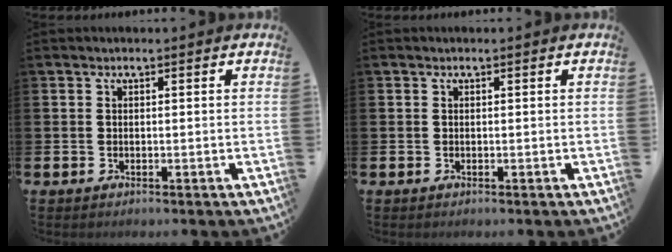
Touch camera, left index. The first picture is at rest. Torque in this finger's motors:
{"motor_torque": [-0.06, 0.06, 0.00, 0.01]}